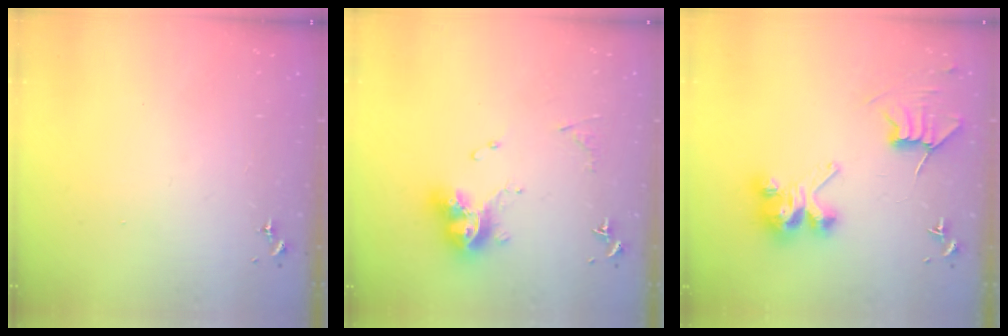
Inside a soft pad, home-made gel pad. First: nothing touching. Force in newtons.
{"total": 13.1, "press": 13.1, "slide": 1.3}
{"total": 9.5, "press": 9.5, "slide": 0.7}